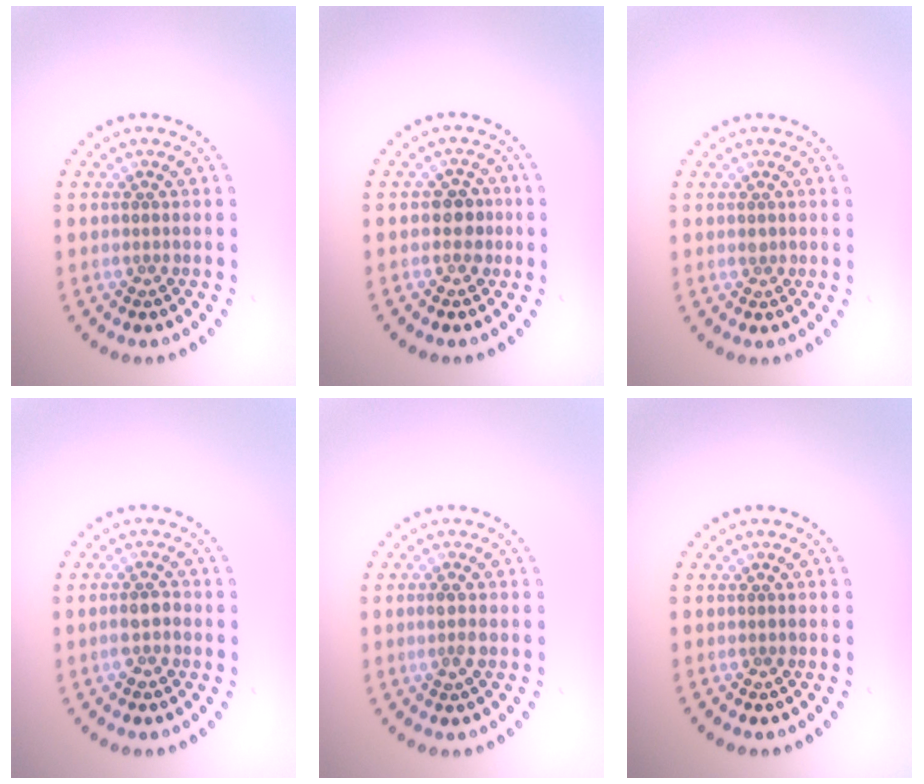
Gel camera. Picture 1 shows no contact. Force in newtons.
{"total": 1.9, "press": 1.8, "slide": 0.6}
{"total": 0.5, "press": 0.5, "slide": 0.1}
{"total": 1.7, "press": 1.6, "slide": 0.7}
{"total": 1.4, "press": 1.2, "slide": 0.5}
{"total": 0.0}